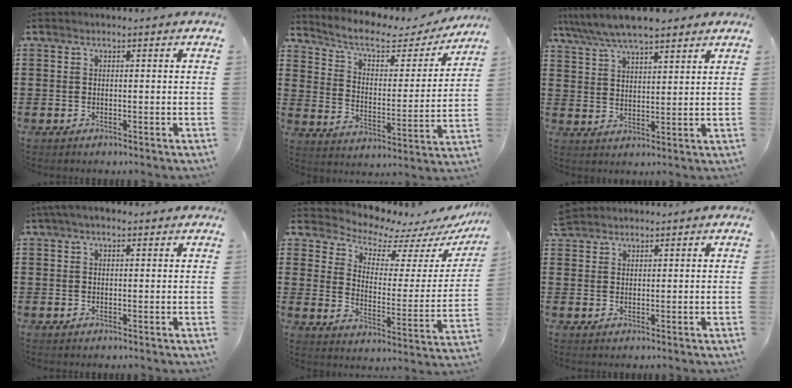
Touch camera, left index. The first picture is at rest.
{"total": 6.0, "force": [4.6, 2.3, 3.1], "torque": [-0.082, -0.022, 0.073]}
{"total": 6.6, "force": [5.8, 1.4, 2.9], "torque": [-0.075, -0.013, 0.104]}
{"total": 2.0, "force": [1.1, 0.8, 1.4], "torque": [-0.028, 0.007, 0.020]}
{"total": 6.3, "force": [5.9, 1.8, 1.2], "torque": [-0.045, -0.055, 0.098]}
{"total": 2.2, "force": [2.1, 0.7, 0.1], "torque": [-0.008, 0.003, 0.043]}